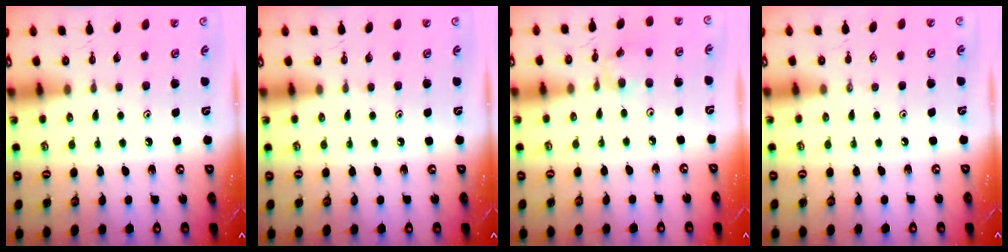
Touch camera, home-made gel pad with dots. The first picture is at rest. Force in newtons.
{"total": 0.0}
{"total": 3.1, "press": 3.1, "slide": 0.1}
{"total": 0.0}